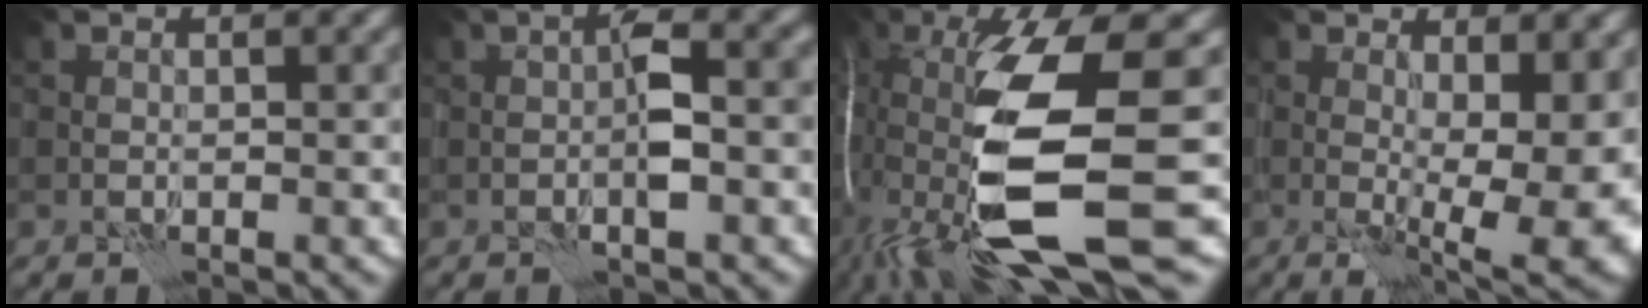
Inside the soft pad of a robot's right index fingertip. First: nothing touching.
{"total": 3.0, "force": [-0.5, 0.7, 2.9], "torque": [-0.049, 0.009, -0.010]}
{"total": 15.2, "force": [-3.4, 3.6, 14.3], "torque": [-0.287, -0.016, -0.048]}
{"total": 9.5, "force": [-0.5, 3.5, 8.9], "torque": [-0.105, -0.014, -0.002]}